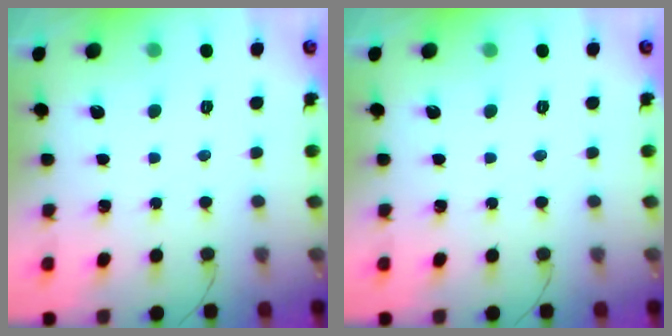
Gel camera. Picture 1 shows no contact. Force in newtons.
{"total": 0.0}